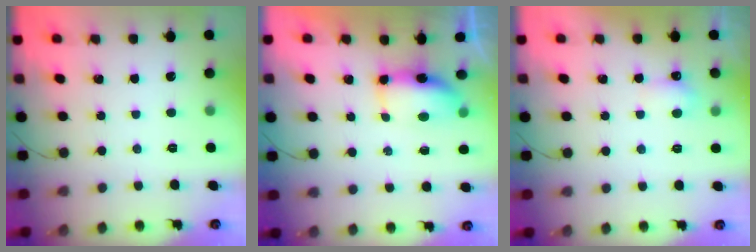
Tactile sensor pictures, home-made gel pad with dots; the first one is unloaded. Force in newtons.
{"total": 8.9, "press": 7.7, "slide": 4.5}
{"total": 3.7, "press": 3.6, "slide": 1.1}